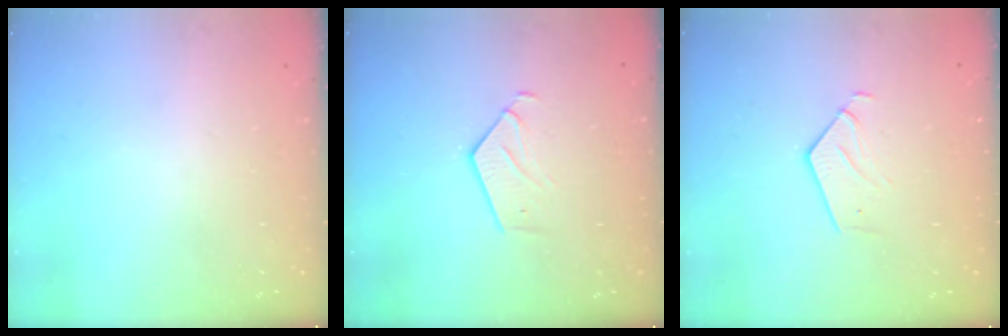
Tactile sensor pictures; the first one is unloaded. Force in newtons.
{"total": 4.0, "press": 4.0, "slide": 0.2}
{"total": 3.6, "press": 3.6, "slide": 0.3}